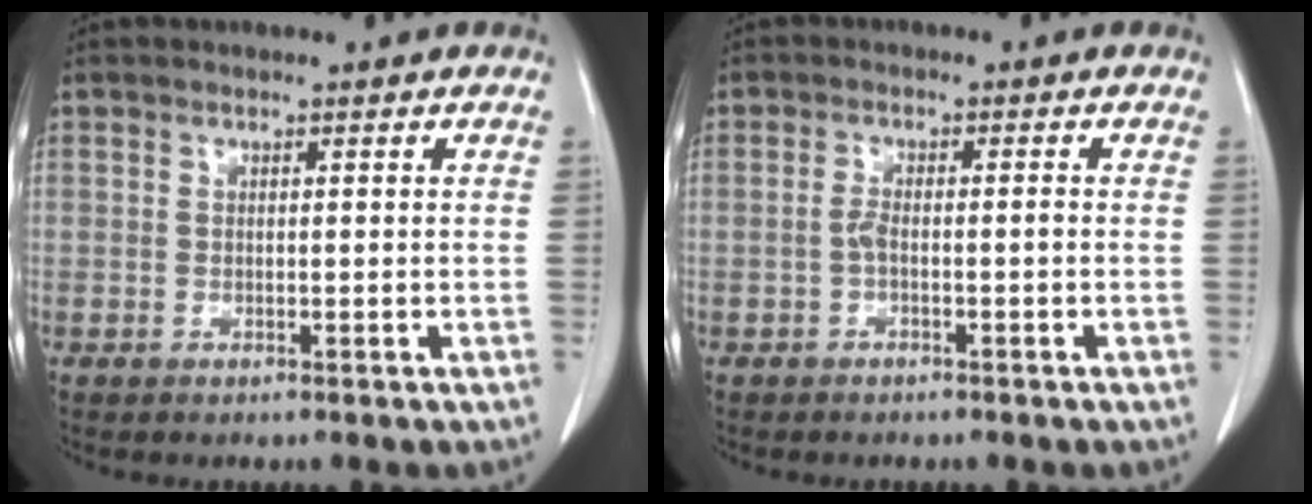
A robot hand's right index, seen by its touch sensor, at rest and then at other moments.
{"total": 2.0, "force": [-0.7, 0.4, 1.8], "torque": [-0.033, 0.003, -0.012]}